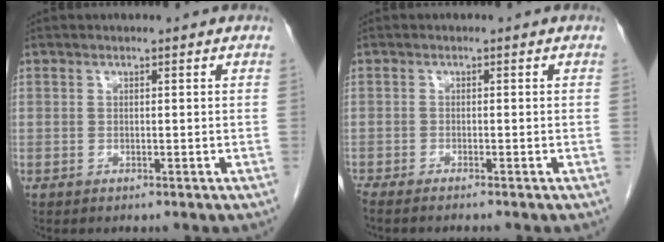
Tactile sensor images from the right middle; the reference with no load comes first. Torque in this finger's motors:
{"motor_torque": [-0.01, 0.10, -0.02, 0.00]}